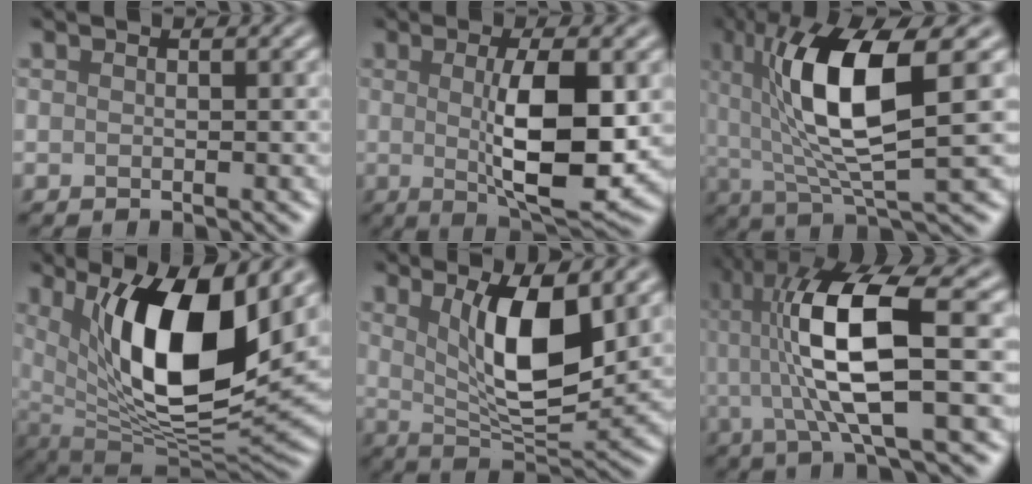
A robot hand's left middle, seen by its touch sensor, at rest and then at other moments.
{"total": 7.8, "force": [0.1, 2.0, 7.5], "torque": [-0.120, -0.009, 0.008]}
{"total": 10.0, "force": [2.0, 2.7, 9.5], "torque": [-0.170, -0.002, 0.041]}
{"total": 13.1, "force": [4.1, 4.6, 11.6], "torque": [-0.185, -0.015, 0.075]}
{"total": 8.2, "force": [2.5, 2.7, 7.4], "torque": [-0.129, -0.015, 0.047]}
{"total": 10.9, "force": [1.0, 2.8, 10.5], "torque": [-0.187, 0.009, 0.021]}